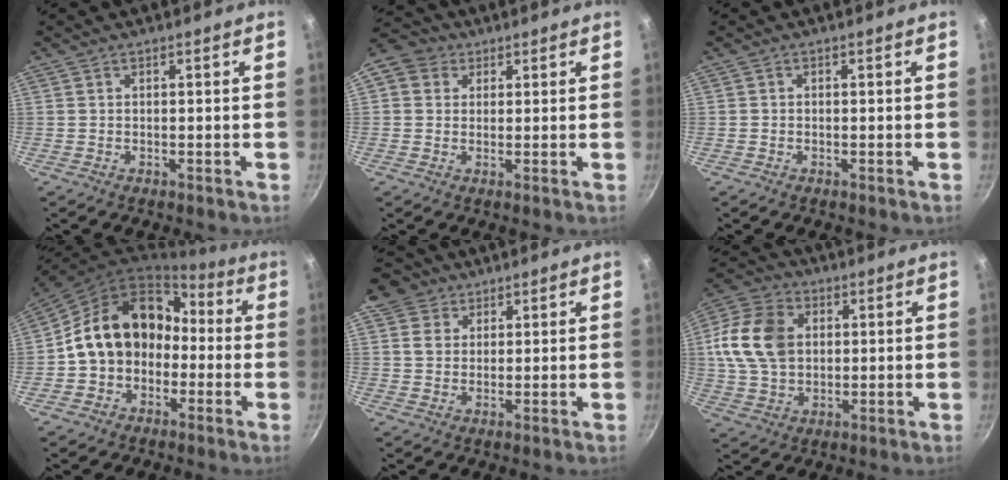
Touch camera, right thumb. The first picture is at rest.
{"total": 7.6, "force": [2.4, 6.5, 3.1], "torque": [-0.038, 0.010, 0.029]}
{"total": 0.0}
{"total": 16.4, "force": [-1.5, 13.2, 9.6], "torque": [-0.133, 0.078, -0.029]}
{"total": 6.9, "force": [3.4, 5.6, 2.1], "torque": [-0.003, 0.002, 0.052]}
{"total": 14.8, "force": [2.5, 10.9, 9.6], "torque": [-0.163, 0.008, 0.039]}